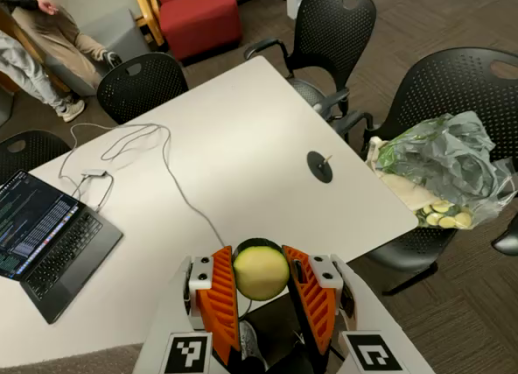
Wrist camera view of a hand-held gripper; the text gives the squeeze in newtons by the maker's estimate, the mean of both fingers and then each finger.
{"total": 8.5, "left": 7.9, "right": 9.0}